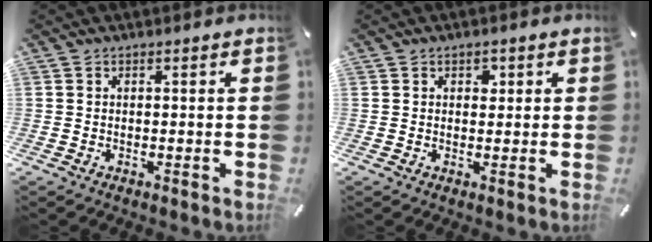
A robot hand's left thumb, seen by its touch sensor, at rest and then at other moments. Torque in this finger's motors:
{"motor_torque": [0.40, 0.51, 0.11, -0.15, 0.02]}